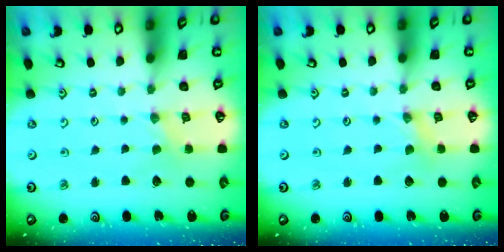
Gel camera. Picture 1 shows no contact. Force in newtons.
{"total": 0.0}